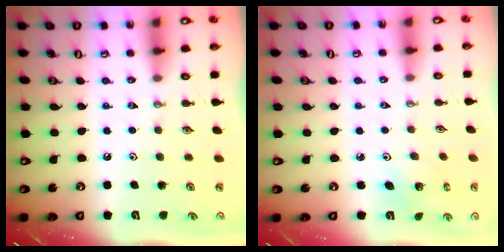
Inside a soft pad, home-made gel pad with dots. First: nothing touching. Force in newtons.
{"total": 3.8, "press": 3.8, "slide": 0.3}